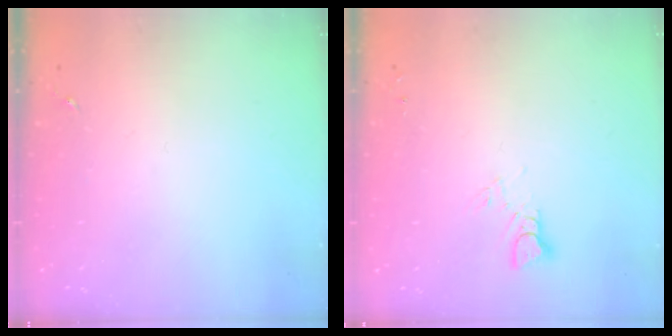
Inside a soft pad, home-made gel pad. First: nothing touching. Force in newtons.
{"total": 2.9, "press": 2.9, "slide": 0.2}